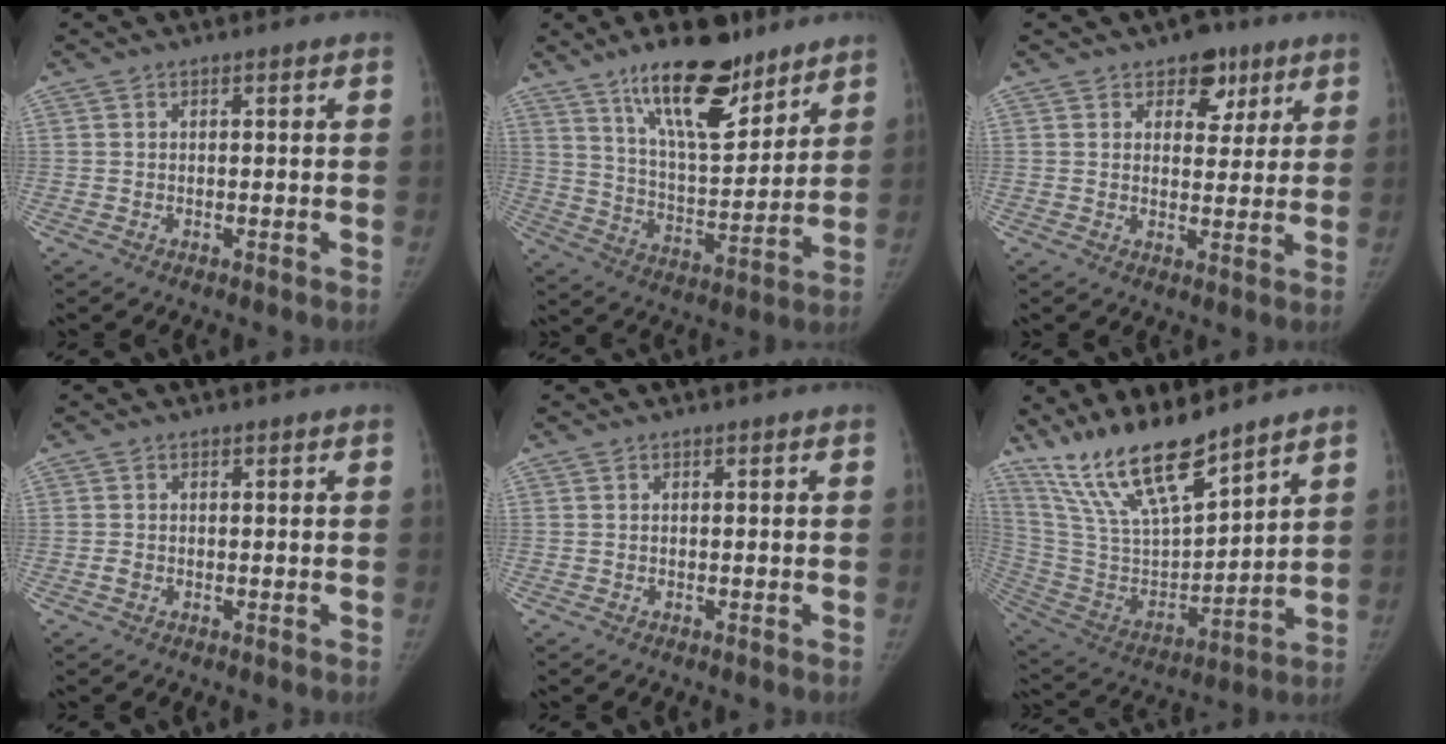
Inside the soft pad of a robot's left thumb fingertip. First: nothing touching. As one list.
[{"total": 17.3, "force": [12.0, 6.2, 10.9], "torque": [-0.140, -0.075, 0.208]}, {"total": 6.4, "force": [3.7, 4.3, 2.9], "torque": [0.000, -0.015, 0.049]}, {"total": 0.9, "force": [-0.2, 0.8, 0.5], "torque": [-0.007, 0.000, -0.004]}, {"total": 0.0}, {"total": 17.7, "force": [14.2, 3.8, 9.8], "torque": [-0.162, -0.071, 0.284]}]